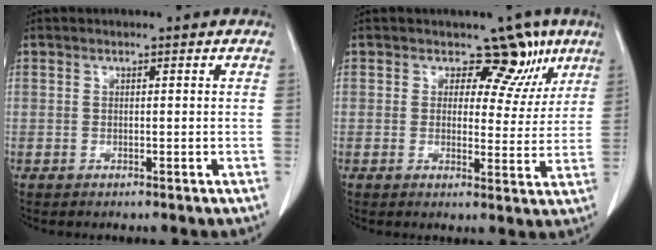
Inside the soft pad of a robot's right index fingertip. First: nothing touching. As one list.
[{"total": 9.4, "force": [5.1, 6.4, 4.6], "torque": [-0.045, 0.021, 0.067]}]